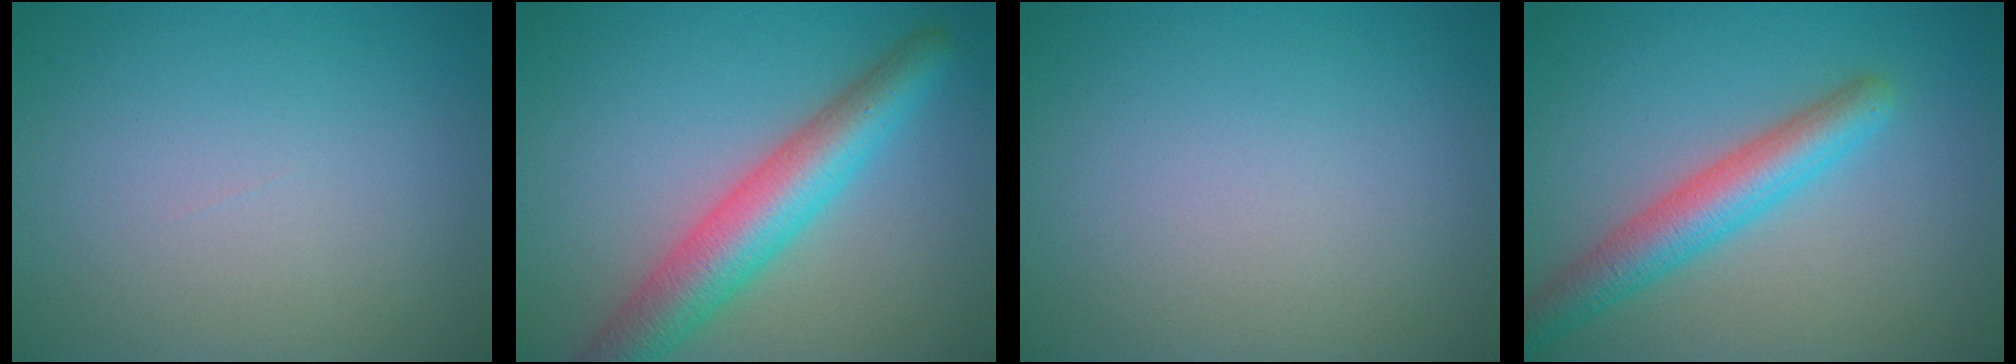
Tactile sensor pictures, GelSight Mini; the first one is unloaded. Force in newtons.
{"total": 6.6, "press": 6.6, "slide": 0.2}
{"total": 0.0}
{"total": 4.8, "press": 4.8, "slide": 0.1}